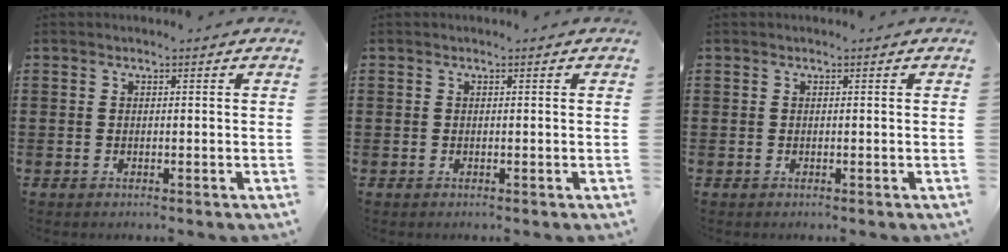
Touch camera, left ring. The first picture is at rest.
{"total": 0.0}
{"total": 0.0}